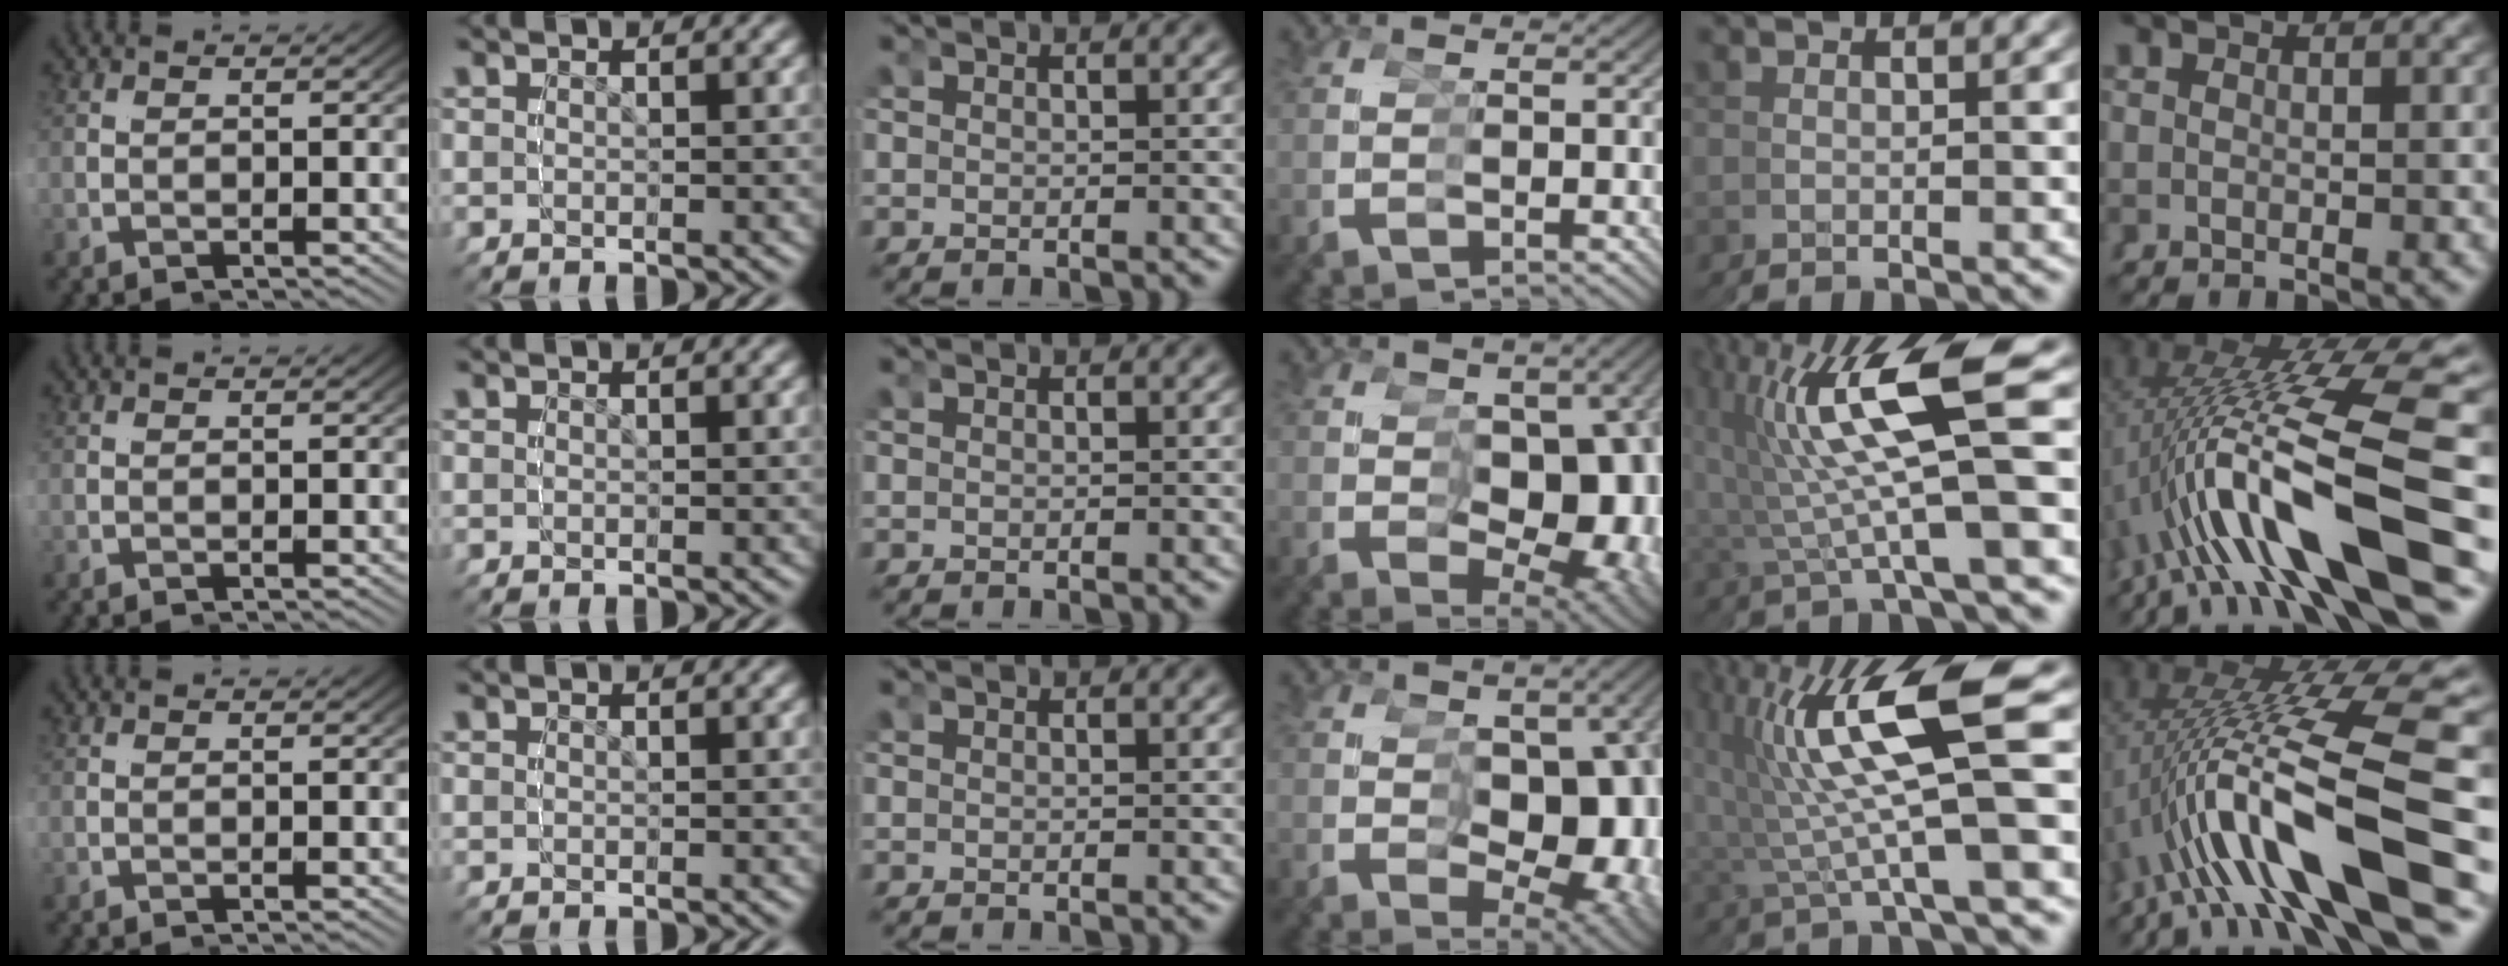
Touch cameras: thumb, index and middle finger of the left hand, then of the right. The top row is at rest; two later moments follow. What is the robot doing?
{"motion": "grasp_and_lifting", "object": "condiment"}